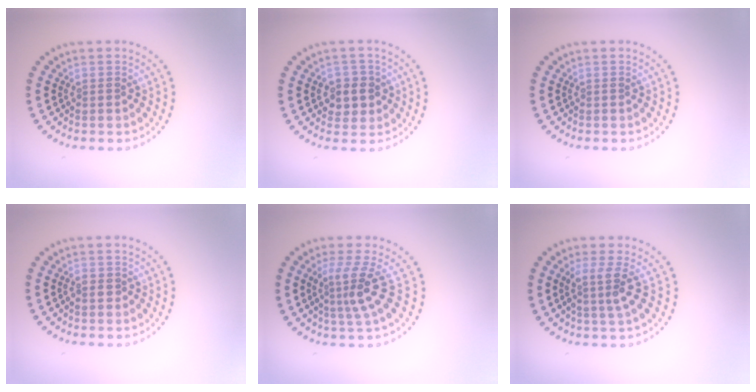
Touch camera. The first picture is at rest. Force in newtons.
{"total": 2.8, "press": 2.6, "slide": 0.9}
{"total": 0.0}
{"total": 0.8, "press": 0.8, "slide": 0.3}
{"total": 3.1, "press": 2.2, "slide": 2.3}
{"total": 2.5, "press": 1.9, "slide": 1.6}